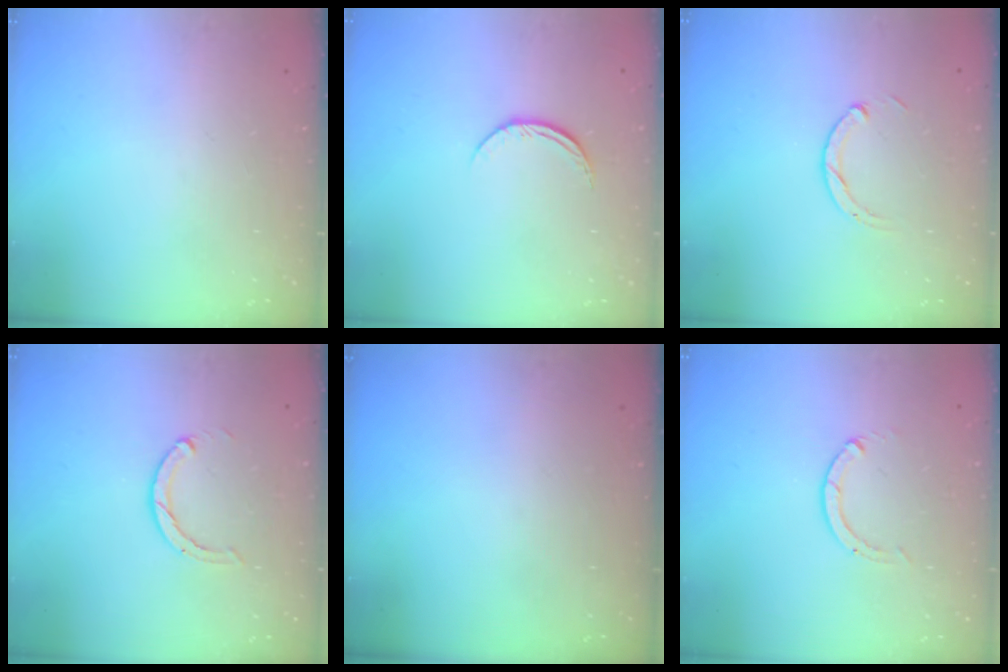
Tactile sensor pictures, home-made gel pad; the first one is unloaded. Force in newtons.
{"total": 6.5, "press": 6.5, "slide": 0.7}
{"total": 2.9, "press": 2.9, "slide": 0.4}
{"total": 2.0, "press": 2.0, "slide": 0.3}
{"total": 0.0}
{"total": 0.0}